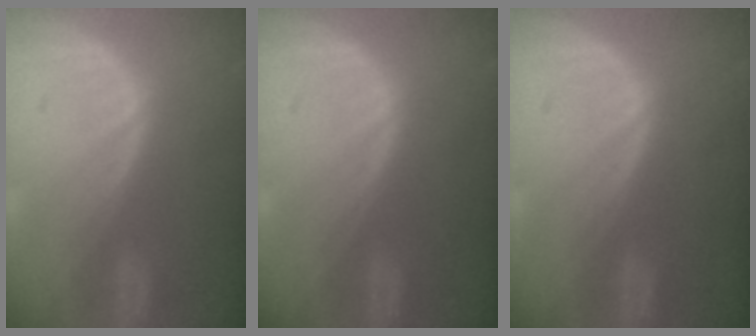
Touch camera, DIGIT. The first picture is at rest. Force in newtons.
{"total": 0.0}
{"total": 0.0}